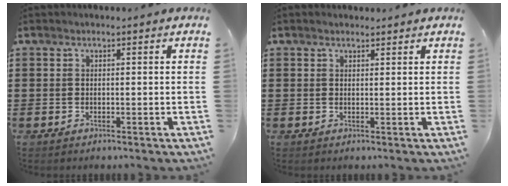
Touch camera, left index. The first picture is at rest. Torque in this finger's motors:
{"motor_torque": [1.10, -1.03, -0.04, -0.02]}